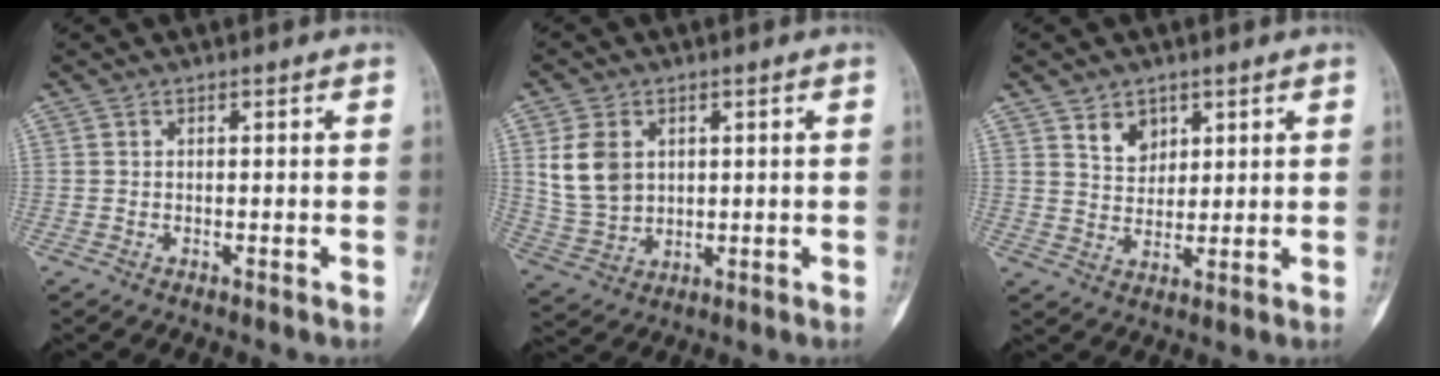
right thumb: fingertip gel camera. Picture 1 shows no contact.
{"total": 9.1, "force": [2.6, 6.8, 5.4], "torque": [-0.094, -0.008, 0.065]}
{"total": 5.0, "force": [2.9, 3.5, 2.1], "torque": [-0.012, -0.023, 0.058]}